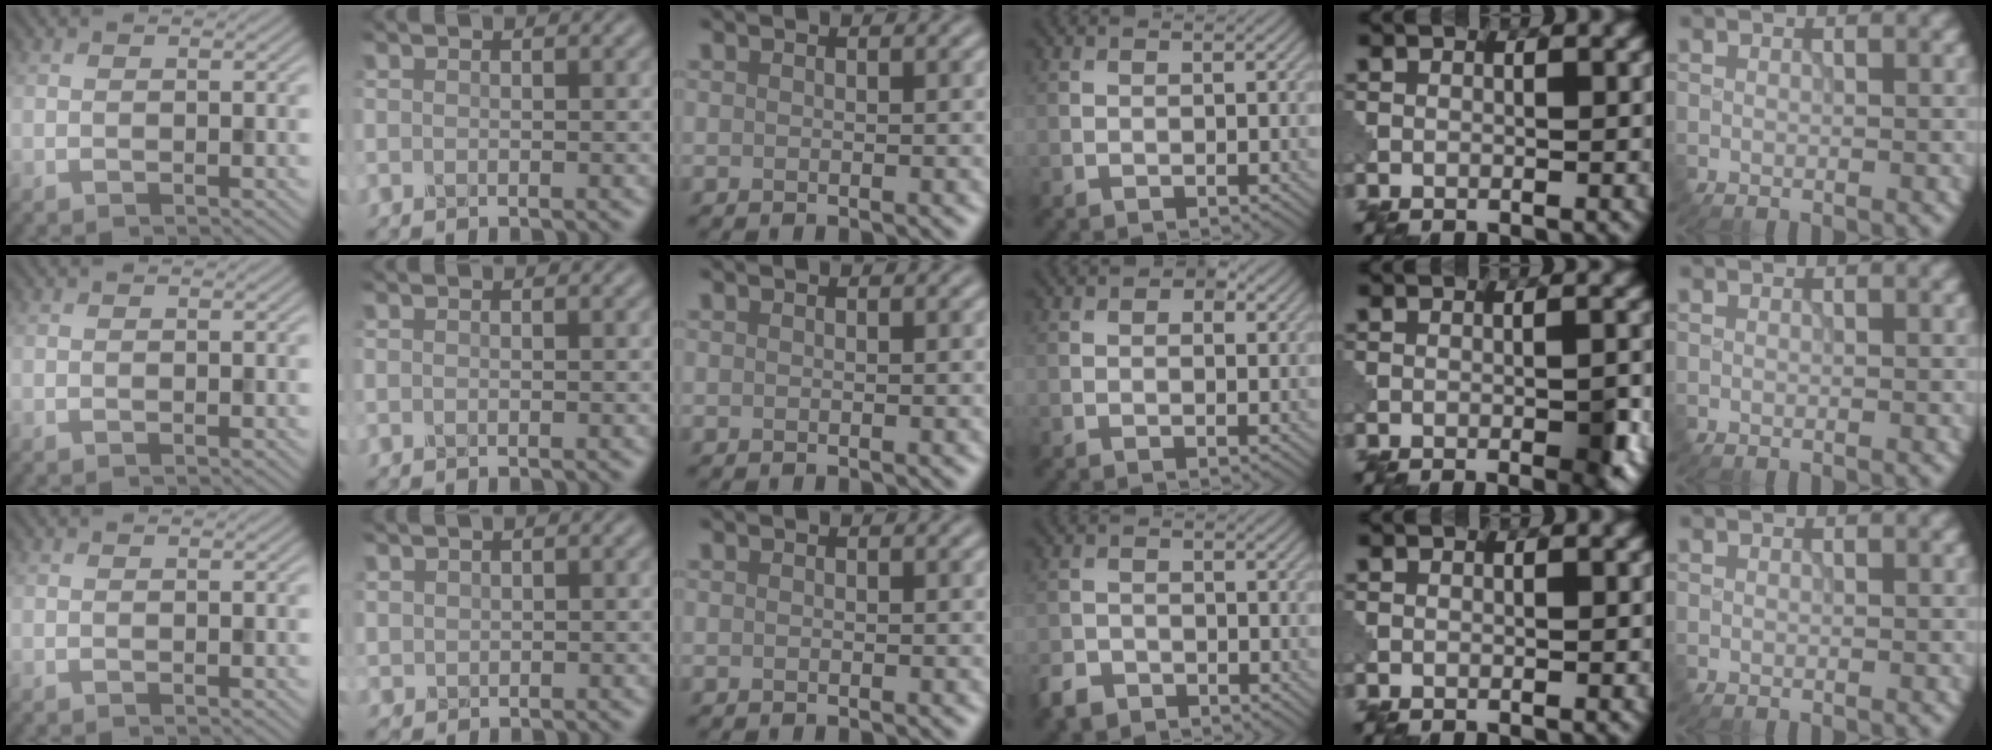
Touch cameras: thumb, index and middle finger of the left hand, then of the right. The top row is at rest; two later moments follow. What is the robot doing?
{"motion": "assemble", "object": "puzzle pieces"}